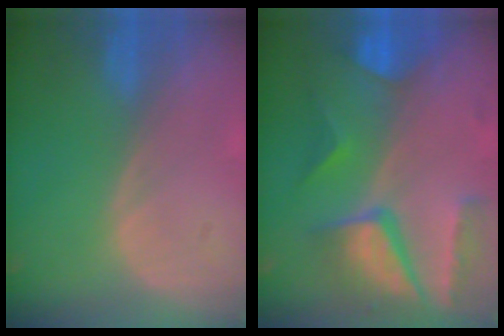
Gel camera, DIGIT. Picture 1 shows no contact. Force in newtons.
{"total": 10.4, "press": 8.8, "slide": 5.5}